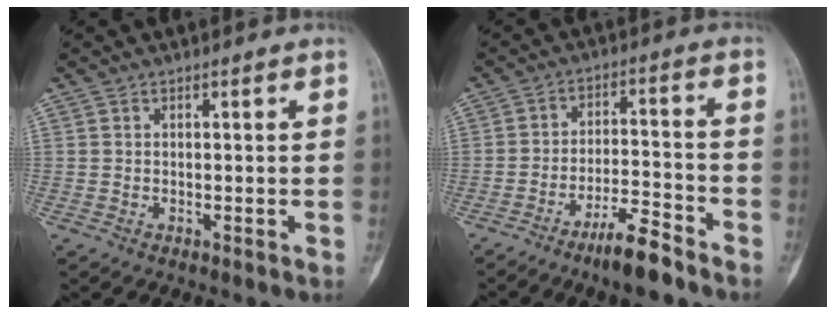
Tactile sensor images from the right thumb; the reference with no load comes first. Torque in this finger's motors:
{"motor_torque": [1.02, -0.43, 0.71, -0.77, 0.17]}